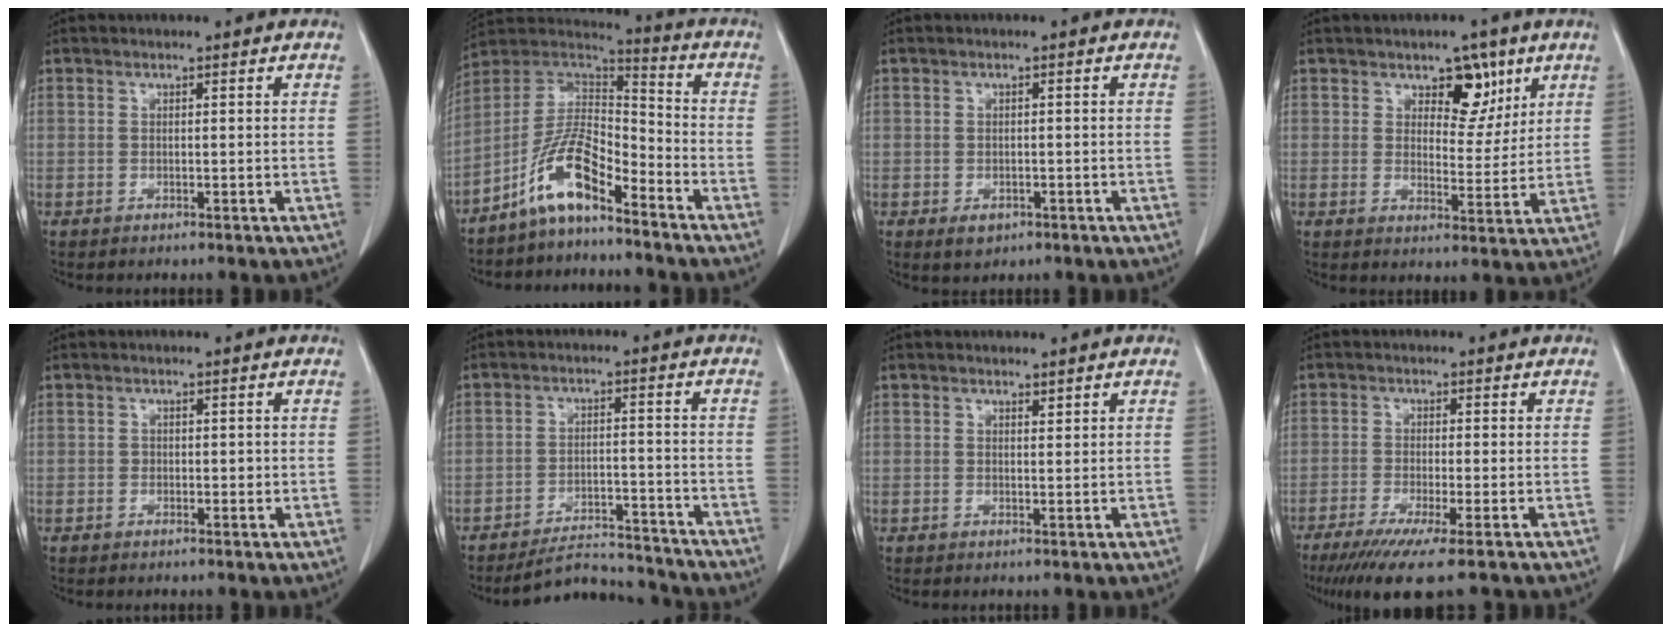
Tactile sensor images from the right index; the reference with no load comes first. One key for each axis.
{"total": 10.7, "fx": -7.2, "fy": 3.0, "fz": 7.3, "tx": -0.149, "ty": 0.027, "tz": -0.139}
{"total": 2.2, "fx": -1.1, "fy": 1.5, "fz": 1.2, "tx": -0.014, "ty": 0.000, "tz": -0.007}
{"total": 6.4, "fx": 3.6, "fy": 3.6, "fz": 3.8, "tx": -0.043, "ty": 0.001, "tz": 0.056}
{"total": 0.9, "fx": -0.1, "fy": 0.7, "fz": 0.5, "tx": -0.006, "ty": 0.002, "tz": -0.001}
{"total": 8.2, "fx": -8.1, "fy": 1.4, "fz": 0.0, "tx": 0.006, "ty": 0.018, "tz": -0.125}
{"total": 0.7, "fx": 0.6, "fy": 0.1, "fz": 0.2, "tx": -0.007, "ty": -0.007, "tz": 0.010}
{"total": 8.7, "fx": -6.1, "fy": 0.0, "fz": 6.2, "tx": -0.096, "ty": -0.022, "tz": -0.097}